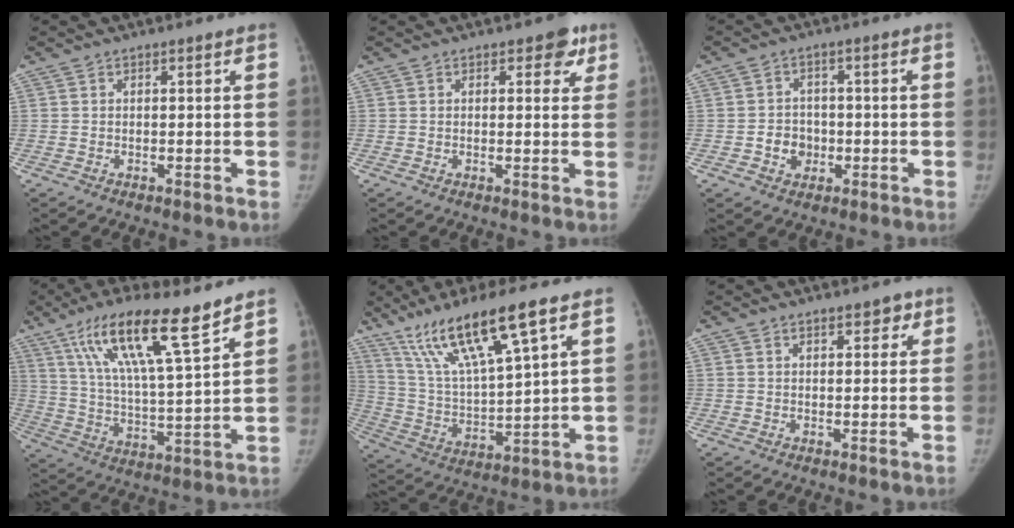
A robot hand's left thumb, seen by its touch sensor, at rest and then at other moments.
{"total": 4.0, "force": [2.1, 2.4, 2.4], "torque": [0.001, -0.005, 0.018]}
{"total": 4.9, "force": [-1.3, 4.2, 2.0], "torque": [-0.008, 0.012, -0.020]}
{"total": 18.2, "force": [11.7, 2.9, 13.6], "torque": [-0.230, -0.050, 0.214]}
{"total": 17.4, "force": [10.8, 2.5, 13.5], "torque": [-0.252, -0.040, 0.213]}
{"total": 3.3, "force": [2.1, 1.6, 1.9], "torque": [-0.004, -0.009, 0.027]}